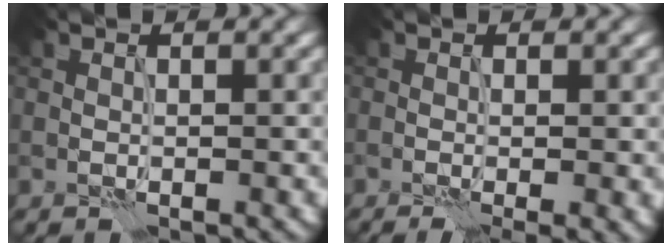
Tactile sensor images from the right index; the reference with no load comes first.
{"total": 3.0, "force": [-1.0, 0.5, 2.8], "torque": [-0.034, -0.008, -0.015]}